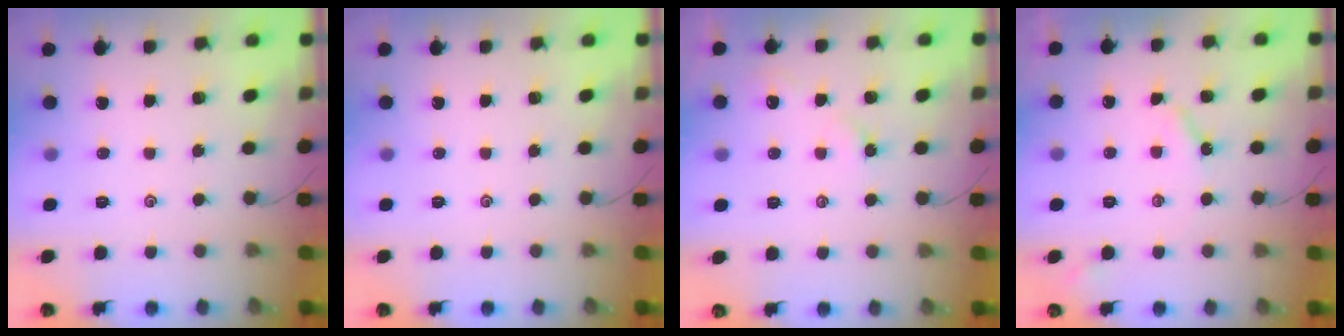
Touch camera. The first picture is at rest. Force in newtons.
{"total": 0.0}
{"total": 2.4, "press": 2.4, "slide": 0.6}
{"total": 3.6, "press": 3.5, "slide": 0.7}